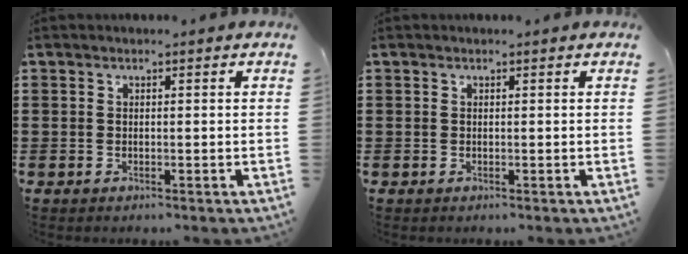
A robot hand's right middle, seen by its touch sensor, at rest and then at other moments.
{"total": 0.0}